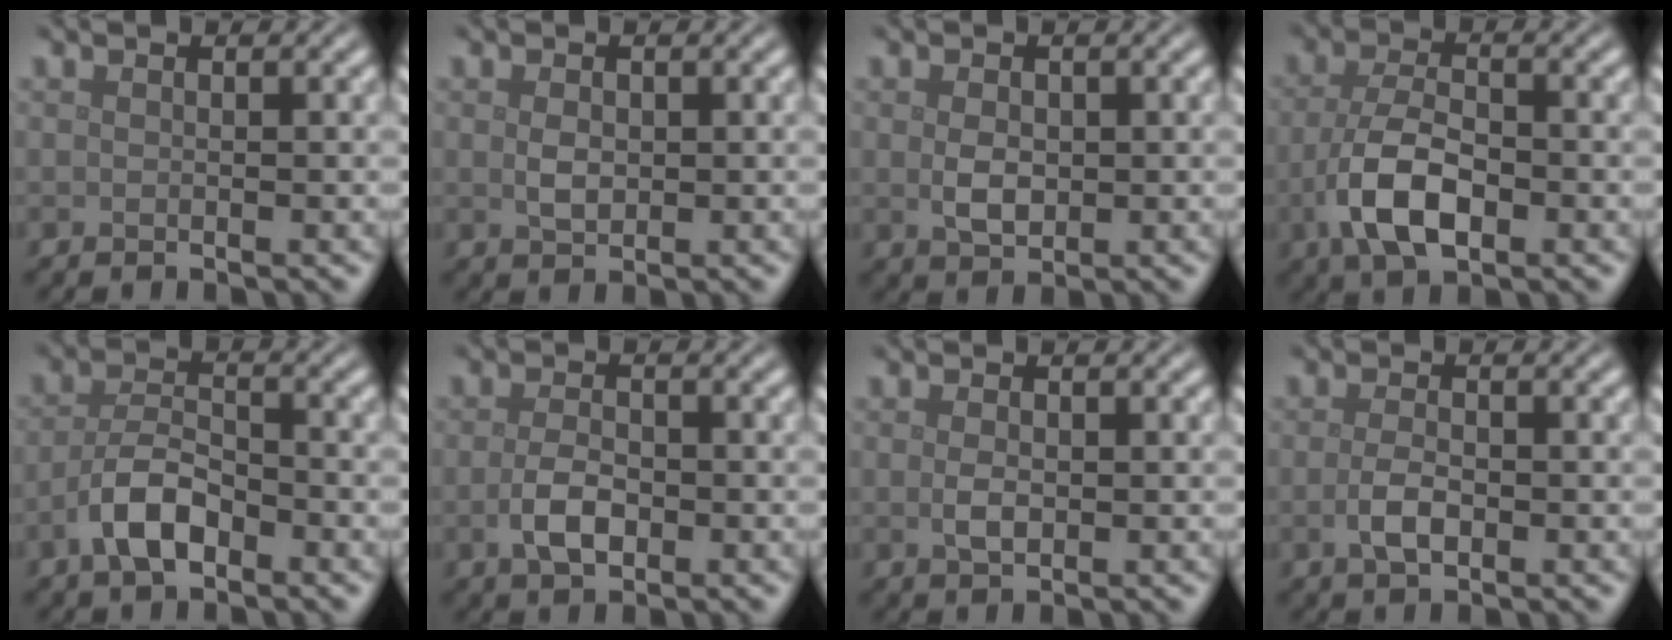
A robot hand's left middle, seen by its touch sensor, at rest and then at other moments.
{"total": 1.7, "force": [0.2, 1.2, 1.2], "torque": [-0.028, -0.002, 0.005]}
{"total": 2.3, "force": [0.1, 1.6, 1.7], "torque": [-0.036, -0.002, 0.004]}
{"total": 5.9, "force": [-1.9, 3.0, 4.7], "torque": [-0.099, -0.005, -0.038]}
{"total": 4.3, "force": [-2.1, 2.0, 3.1], "torque": [-0.060, 0.005, -0.045]}
{"total": 2.9, "force": [-0.7, 1.7, 2.3], "torque": [-0.049, -0.002, -0.012]}
{"total": 1.6, "force": [0.0, 1.0, 1.3], "torque": [-0.031, -0.003, 0.002]}
{"total": 2.3, "force": [-0.5, 1.2, 1.9], "torque": [-0.043, -0.003, -0.010]}